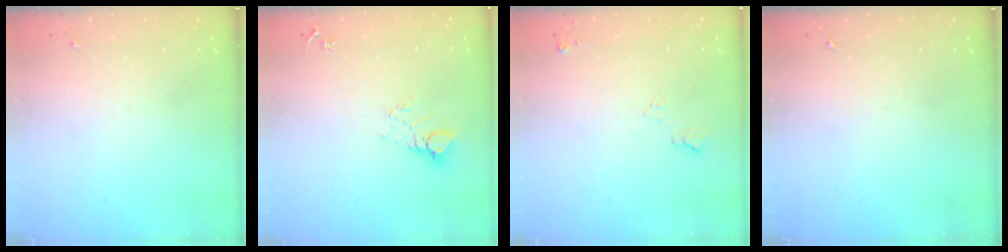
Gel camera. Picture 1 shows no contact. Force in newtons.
{"total": 6.7, "press": 6.7, "slide": 0.4}
{"total": 6.0, "press": 6.0, "slide": 1.0}
{"total": 0.0}